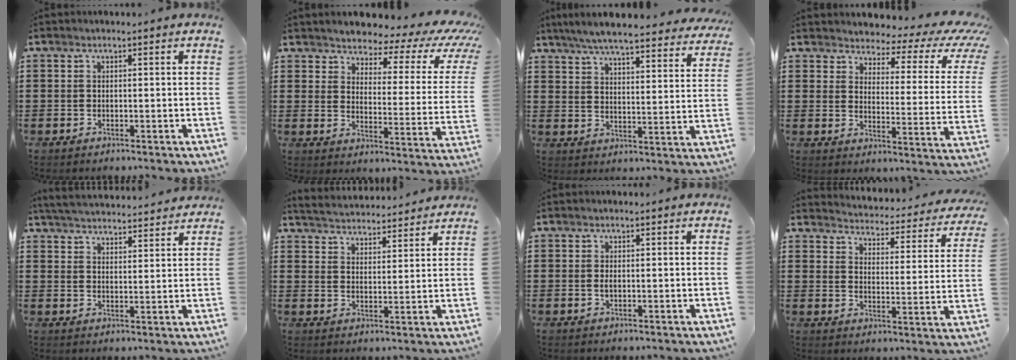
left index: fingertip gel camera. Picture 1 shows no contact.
{"total": 4.3, "force": [3.7, 1.3, 1.8], "torque": [-0.051, -0.032, 0.057]}
{"total": 6.7, "force": [6.1, -0.2, 2.6], "torque": [-0.075, -0.036, 0.106]}
{"total": 3.7, "force": [2.9, 1.5, 1.7], "torque": [-0.046, -0.026, 0.044]}
{"total": 4.4, "force": [4.3, 0.0, 0.5], "torque": [-0.025, -0.023, 0.077]}
{"total": 3.9, "force": [3.9, 0.0, -0.3], "torque": [-0.013, -0.025, 0.067]}
{"total": 0.9, "force": [0.1, 0.4, 0.9], "torque": [-0.019, 0.000, 0.001]}
{"total": 3.3, "force": [3.2, -0.2, 0.4], "torque": [-0.029, -0.034, 0.048]}